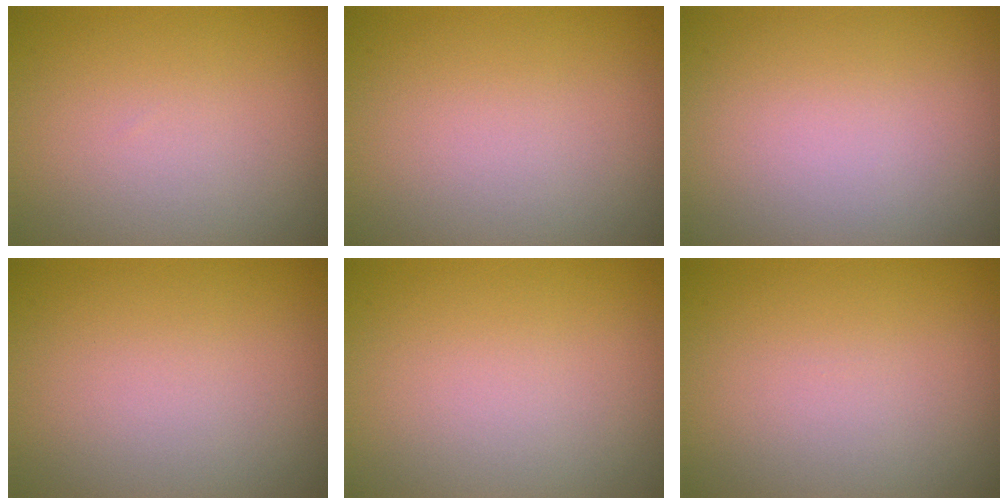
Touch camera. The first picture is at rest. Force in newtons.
{"total": 0.0}
{"total": 0.0}
{"total": 0.0}
{"total": 0.0}
{"total": 0.0}